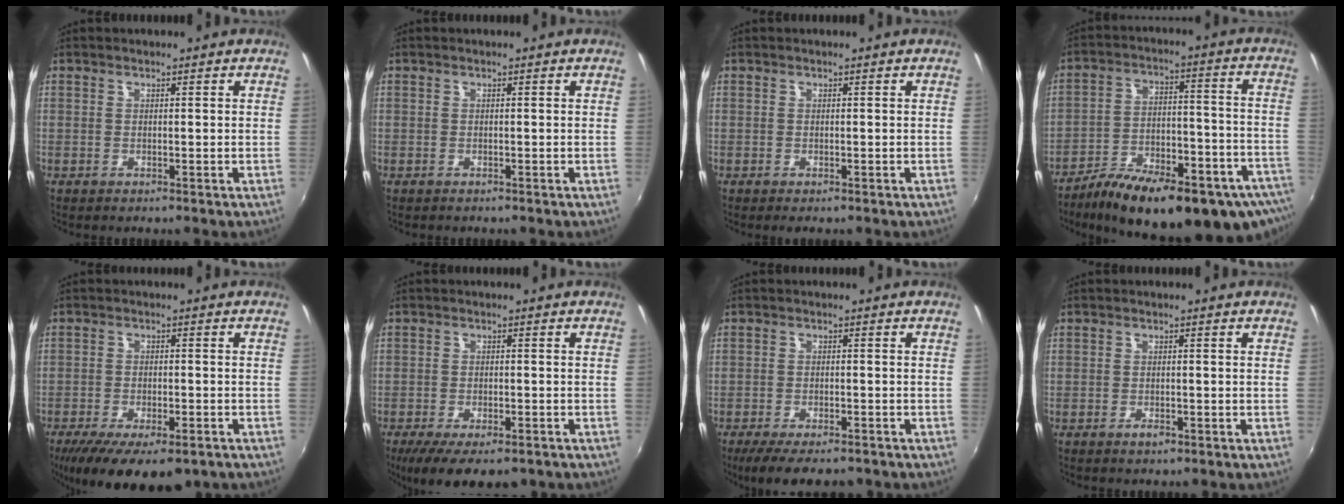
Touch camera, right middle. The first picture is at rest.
{"total": 0.6, "force": [-0.5, 0.3, 0.1], "torque": [-0.004, -0.002, -0.007]}
{"total": 0.9, "force": [-0.7, 0.5, 0.3], "torque": [-0.009, -0.006, -0.013]}
{"total": 26.7, "force": [-18.5, 8.1, 17.4], "torque": [-0.264, -0.040, -0.255]}
{"total": 15.0, "force": [-10.2, 5.5, 9.5], "torque": [-0.191, -0.050, -0.154]}
{"total": 10.8, "force": [-7.5, 4.0, 6.7], "torque": [-0.142, -0.038, -0.118]}
{"total": 9.5, "force": [-7.6, 2.7, 5.1], "torque": [-0.109, -0.029, -0.119]}
{"total": 1.4, "force": [-1.0, 0.7, 0.8], "torque": [-0.014, -0.001, -0.016]}